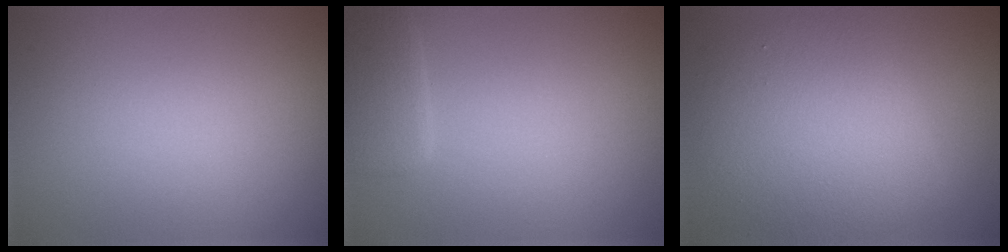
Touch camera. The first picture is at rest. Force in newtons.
{"total": 2.5, "press": 2.5, "slide": 0.2}
{"total": 7.7, "press": 7.7, "slide": 0.1}